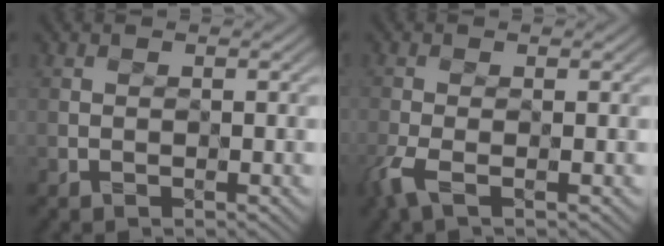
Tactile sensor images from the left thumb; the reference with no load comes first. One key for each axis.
{"total": 3.1, "fx": -1.5, "fy": 0.7, "fz": 2.6, "tx": -0.069, "ty": -0.001, "tz": -0.038}